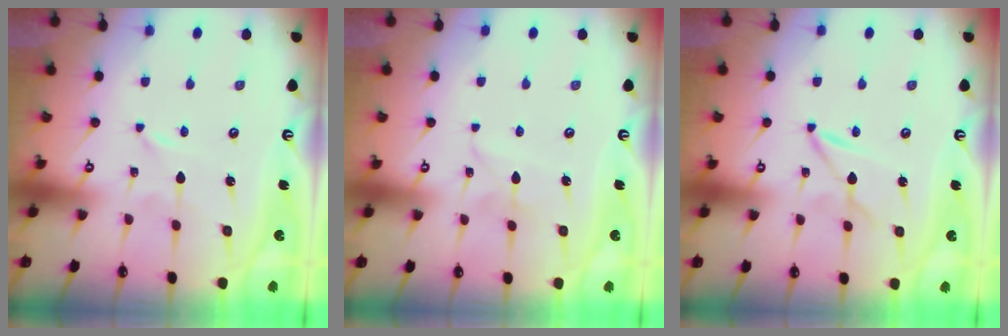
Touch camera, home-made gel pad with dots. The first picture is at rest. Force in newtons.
{"total": 3.3, "press": 3.3, "slide": 0.2}
{"total": 1.8, "press": 1.8, "slide": 0.2}